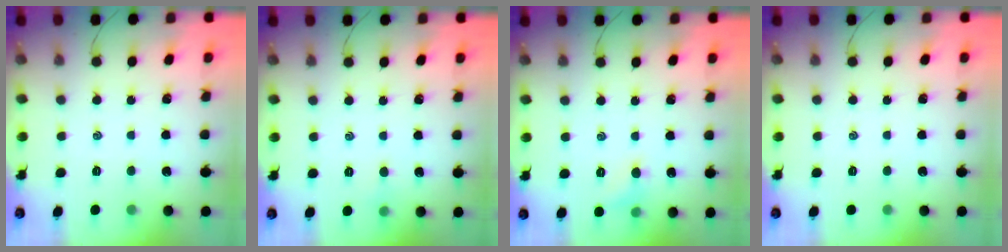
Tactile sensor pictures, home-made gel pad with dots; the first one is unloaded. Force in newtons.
{"total": 2.4, "press": 2.3, "slide": 0.7}
{"total": 5.8, "press": 5.5, "slide": 1.7}
{"total": 0.0}